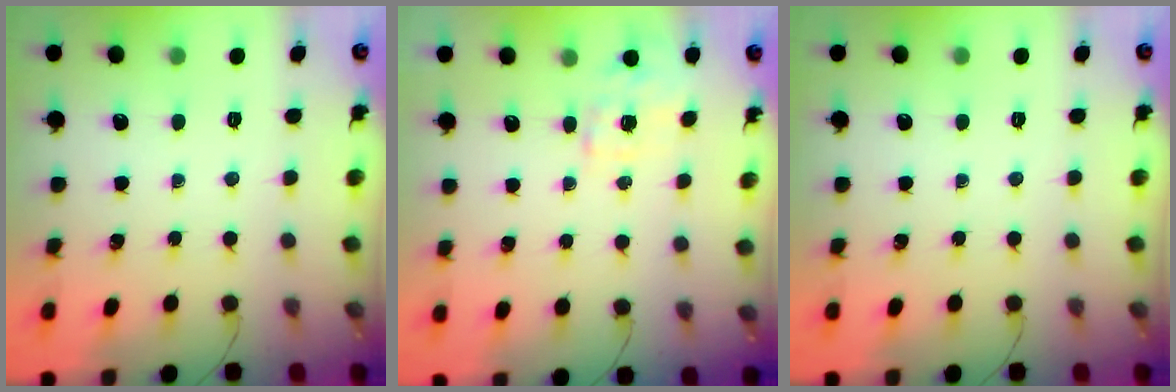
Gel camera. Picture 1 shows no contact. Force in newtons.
{"total": 3.3, "press": 3.2, "slide": 0.7}
{"total": 0.0}